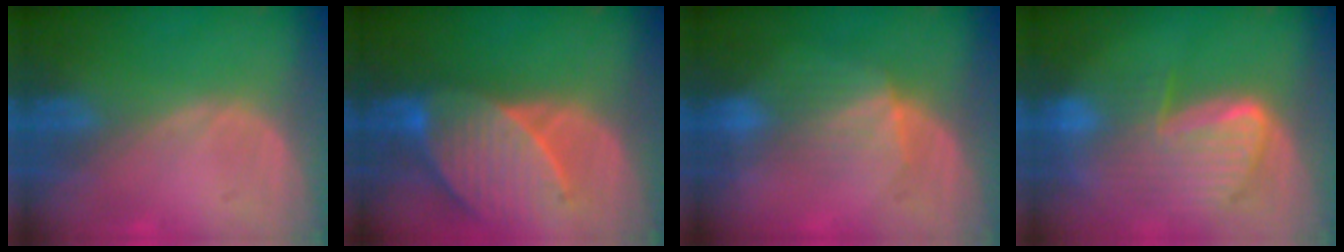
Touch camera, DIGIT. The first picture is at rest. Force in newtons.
{"total": 9.5, "press": 8.8, "slide": 3.8}
{"total": 4.6, "press": 4.4, "slide": 1.1}
{"total": 9.9, "press": 8.4, "slide": 5.1}